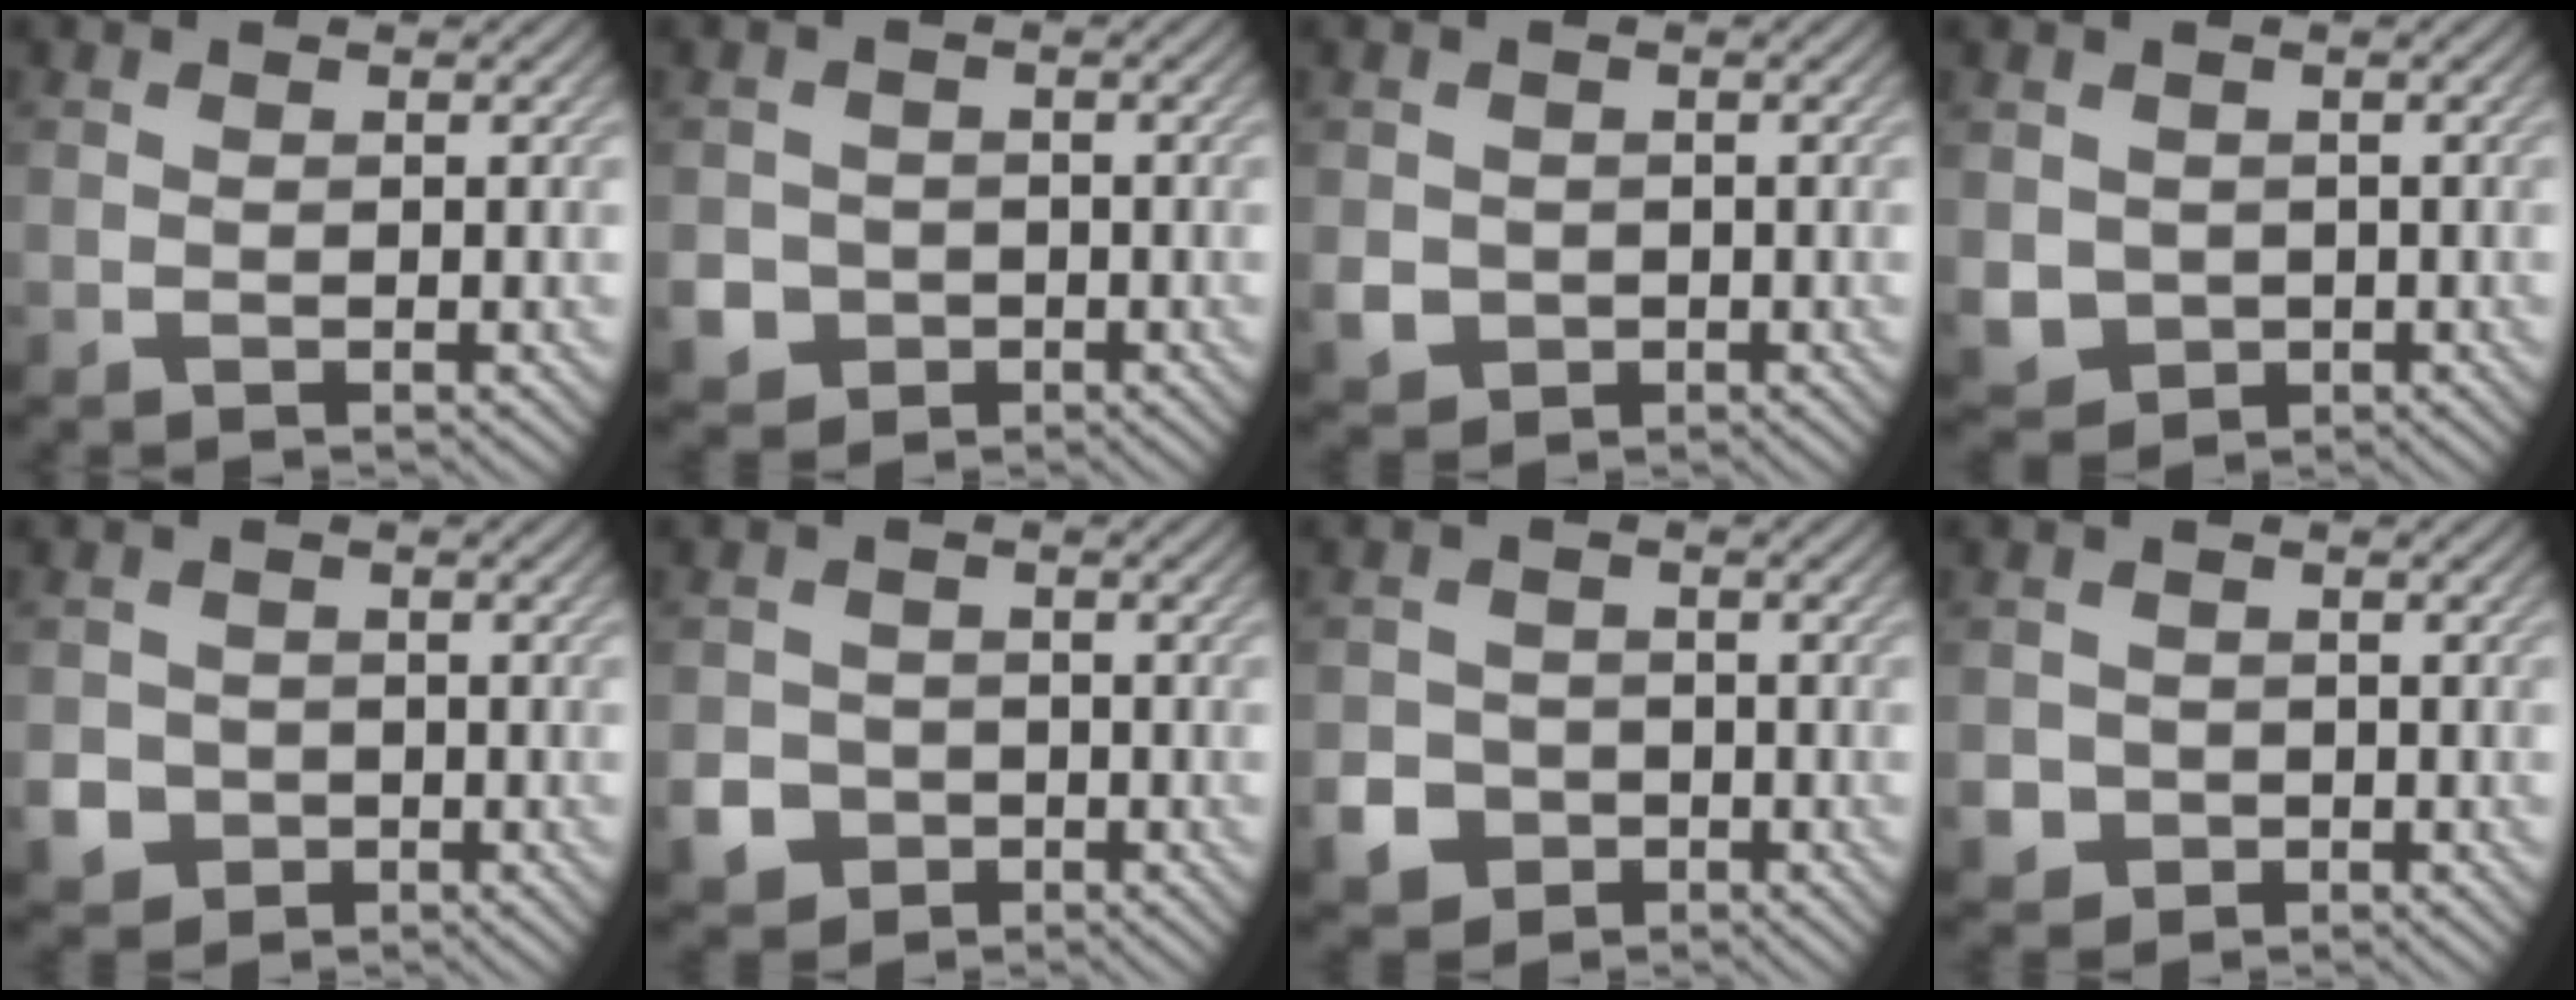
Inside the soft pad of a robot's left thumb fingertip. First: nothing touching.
{"total": 3.7, "force": [-1.4, 3.3, 0.8], "torque": [-0.019, -0.006, -0.033]}
{"total": 2.7, "force": [-0.4, 2.5, 0.8], "torque": [-0.021, -0.011, -0.008]}
{"total": 3.3, "force": [0.1, 3.1, 1.1], "torque": [-0.043, -0.014, -0.001]}
{"total": 4.4, "force": [-1.8, 3.9, 1.1], "torque": [-0.024, -0.010, -0.041]}
{"total": 4.6, "force": [-2.2, 3.8, 1.2], "torque": [-0.022, -0.006, -0.048]}
{"total": 4.8, "force": [-2.4, 3.9, 1.3], "torque": [-0.024, -0.006, -0.051]}
{"total": 2.4, "force": [-0.9, 2.2, 0.5], "torque": [-0.009, -0.007, -0.017]}